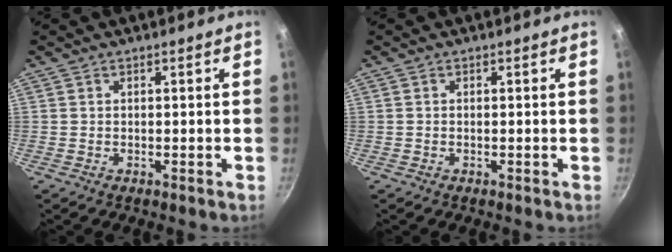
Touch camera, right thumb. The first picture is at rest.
{"total": 0.0}